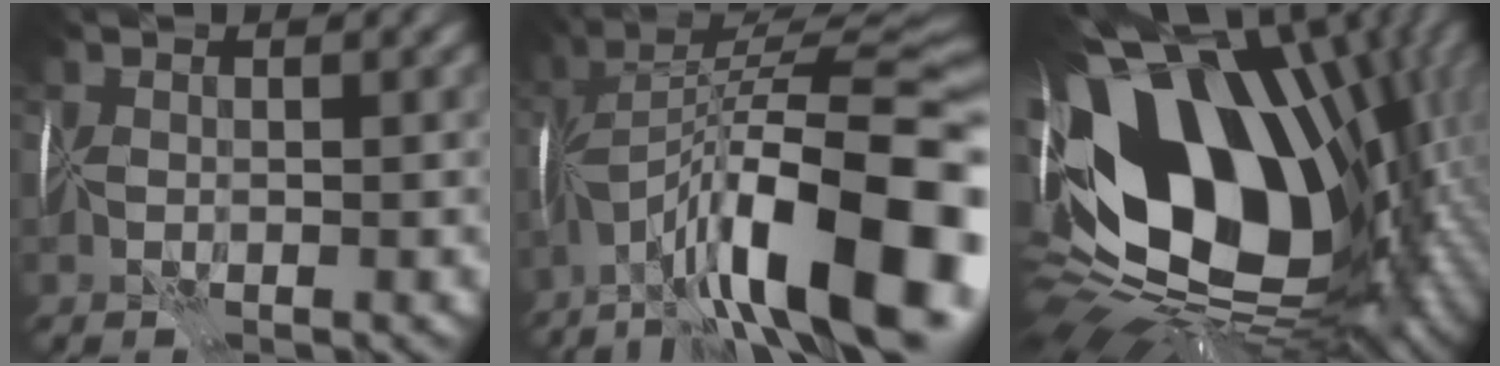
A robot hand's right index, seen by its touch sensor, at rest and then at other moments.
{"total": 16.5, "force": [-6.6, 4.9, 14.3], "torque": [-0.208, 0.035, -0.123]}
{"total": 18.5, "force": [0.9, 11.9, 14.1], "torque": [-0.274, -0.041, 0.039]}